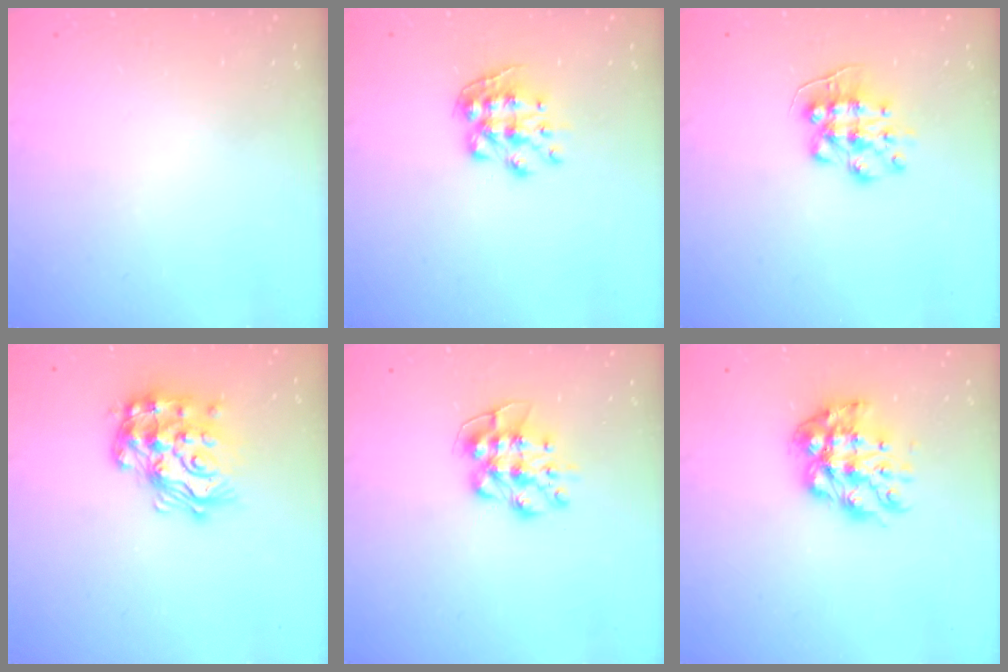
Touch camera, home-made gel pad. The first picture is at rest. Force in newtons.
{"total": 8.4, "press": 8.3, "slide": 0.4}
{"total": 8.3, "press": 8.3, "slide": 0.2}
{"total": 19.6, "press": 19.5, "slide": 1.4}
{"total": 9.2, "press": 9.2, "slide": 0.9}
{"total": 10.9, "press": 10.8, "slide": 0.9}